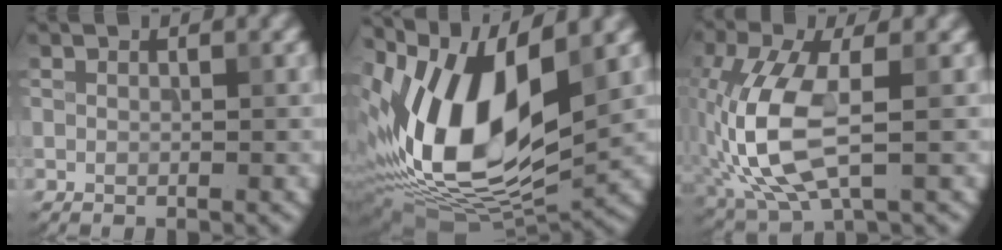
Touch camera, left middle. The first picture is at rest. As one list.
[{"total": 14.3, "force": [3.1, 7.3, 11.8], "torque": [-0.225, -0.004, 0.053]}, {"total": 8.3, "force": [-1.3, 3.6, 7.4], "torque": [-0.176, 0.002, -0.022]}]